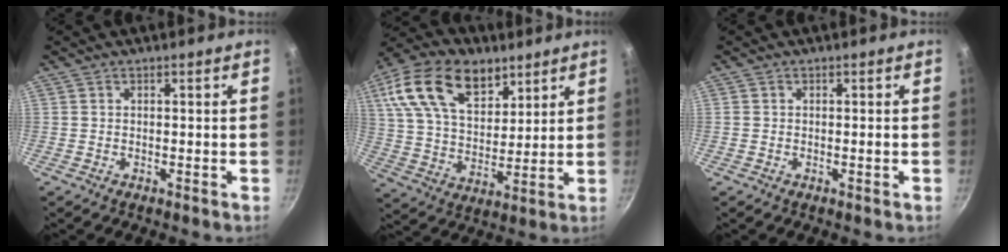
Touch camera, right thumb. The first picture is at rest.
{"total": 19.6, "force": [9.8, 12.0, 12.1], "torque": [-0.197, -0.022, 0.171]}
{"total": 0.8, "force": [-0.2, 0.3, 0.7], "torque": [-0.011, 0.002, -0.006]}